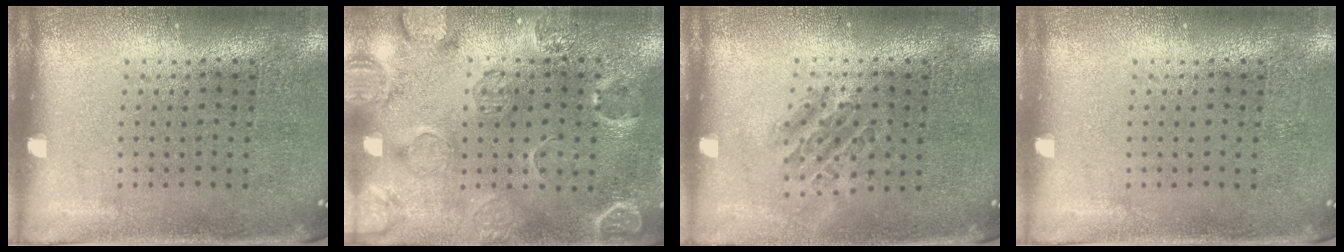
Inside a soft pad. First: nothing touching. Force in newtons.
{"total": 2.6, "press": 2.0, "slide": 1.7}
{"total": 1.0, "press": 1.0, "slide": 0.4}
{"total": 0.0}